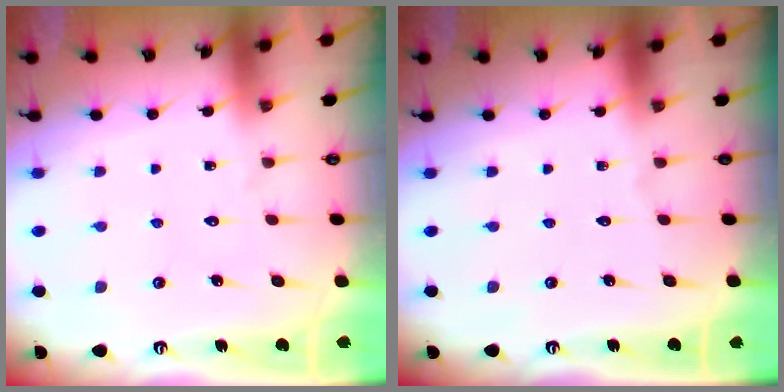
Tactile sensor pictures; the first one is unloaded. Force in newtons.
{"total": 0.0}